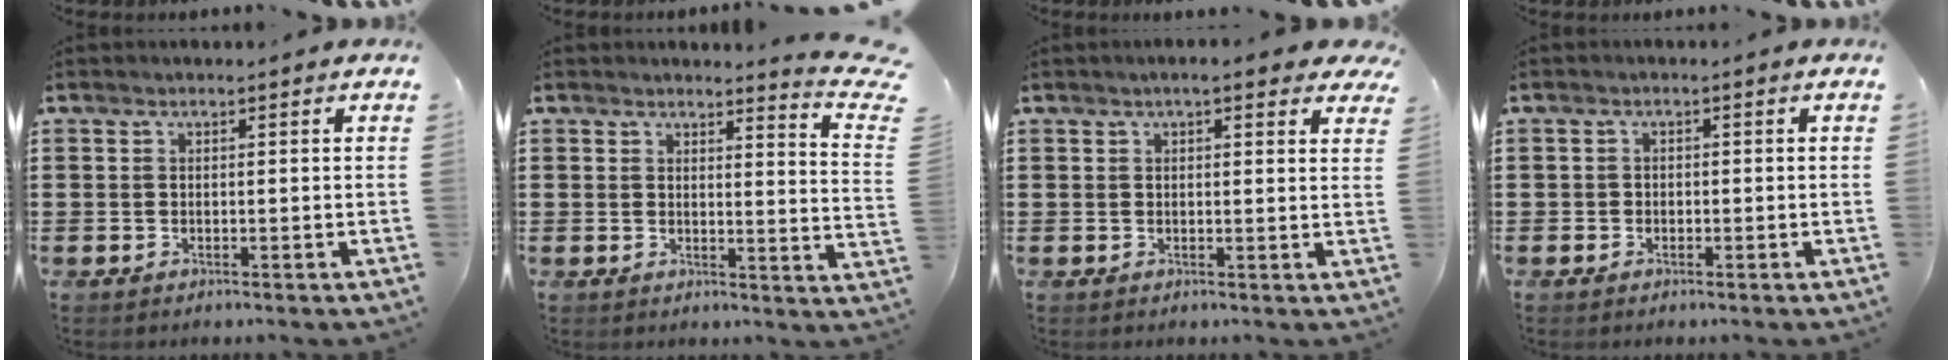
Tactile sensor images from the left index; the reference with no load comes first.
{"total": 3.6, "force": [3.2, 0.1, 1.5], "torque": [-0.021, -0.024, 0.052]}
{"total": 3.0, "force": [2.2, 0.5, 1.9], "torque": [-0.036, 0.002, 0.037]}
{"total": 0.9, "force": [-0.4, 0.7, 0.1], "torque": [-0.005, 0.002, -0.010]}